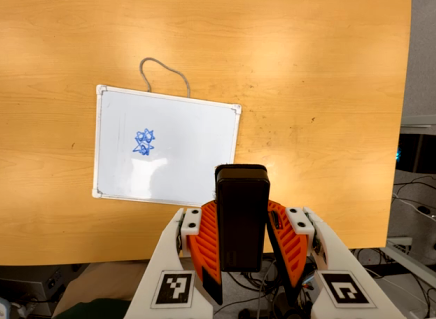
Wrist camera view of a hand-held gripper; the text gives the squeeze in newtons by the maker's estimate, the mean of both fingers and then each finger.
{"total": 5.6, "left": 4.4, "right": 6.8}